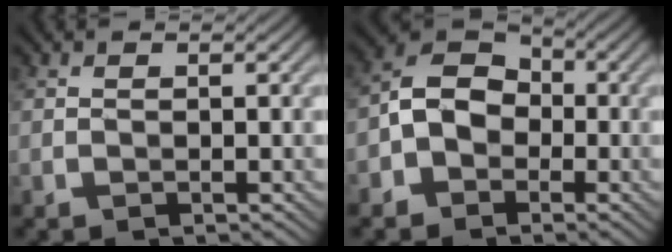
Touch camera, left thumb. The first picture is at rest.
{"total": 6.4, "force": [-1.8, 5.1, 3.5], "torque": [-0.070, 0.010, -0.053]}